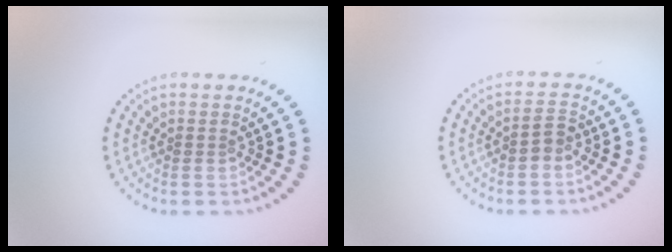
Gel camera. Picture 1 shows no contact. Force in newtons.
{"total": 1.5, "press": 1.4, "slide": 0.3}